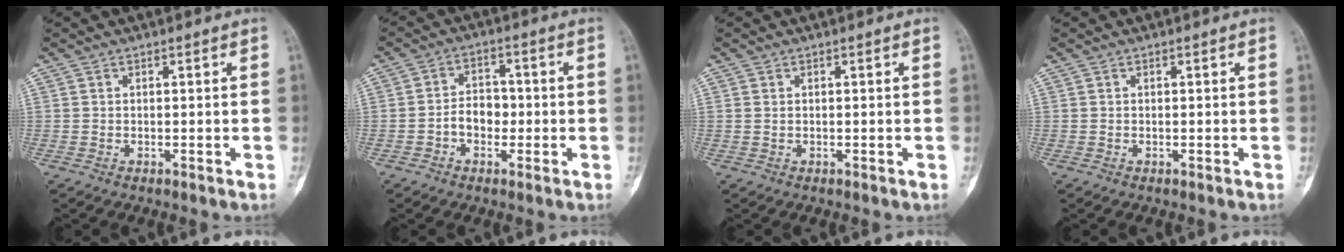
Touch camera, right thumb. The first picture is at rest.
{"total": 5.3, "force": [-1.3, 3.9, 3.3], "torque": [-0.035, 0.021, -0.030]}
{"total": 0.6, "force": [0.2, 0.4, 0.3], "torque": [-0.008, 0.003, 0.004]}
{"total": 0.0}